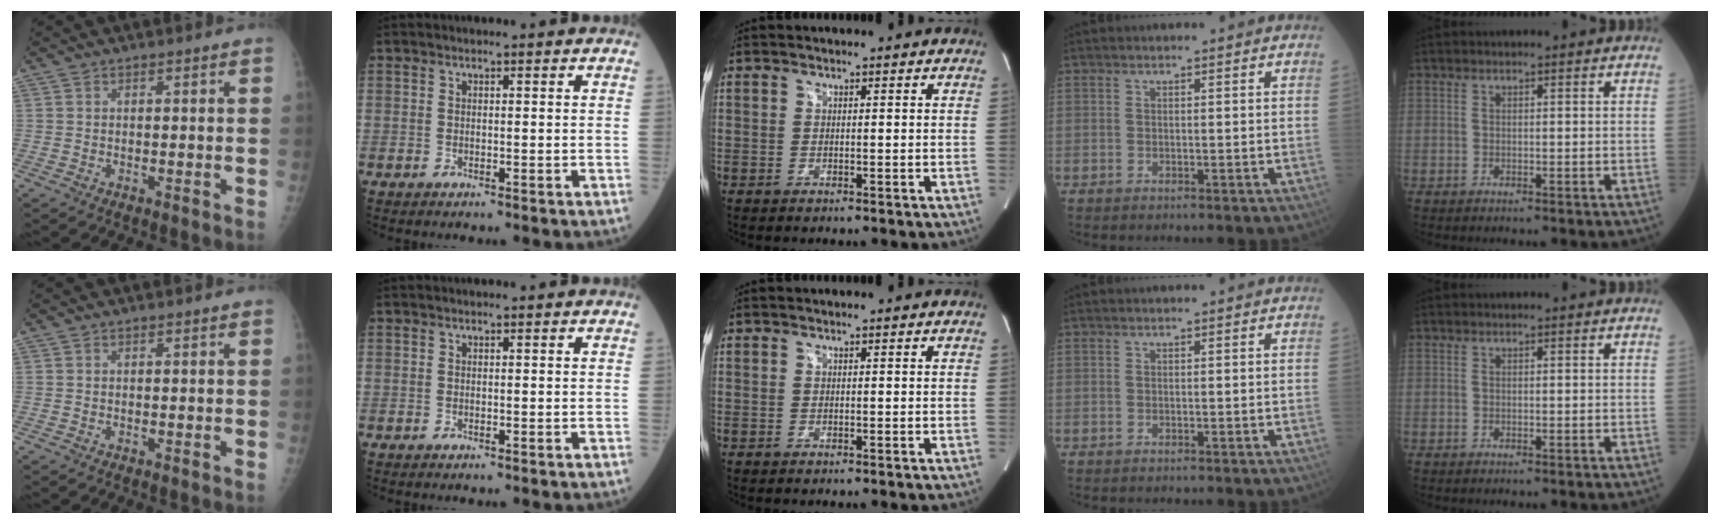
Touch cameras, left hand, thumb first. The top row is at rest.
{}